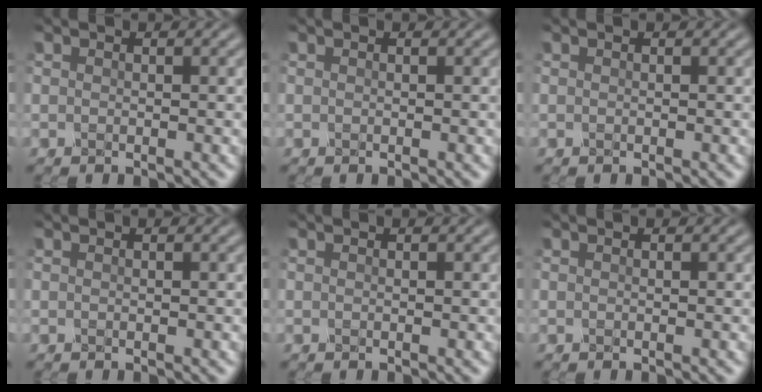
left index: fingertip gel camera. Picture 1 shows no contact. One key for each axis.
{"total": 0.0}
{"total": 0.0}
{"total": 0.0}
{"total": 0.0}
{"total": 0.0}